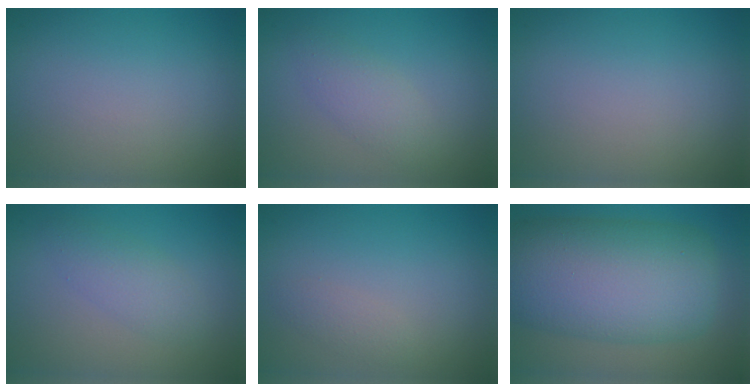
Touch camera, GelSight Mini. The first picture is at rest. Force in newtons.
{"total": 2.2, "press": 2.2, "slide": 0.0}
{"total": 0.0}
{"total": 2.4, "press": 2.4, "slide": 0.1}
{"total": 1.0, "press": 1.0, "slide": 0.0}
{"total": 12.3, "press": 12.3, "slide": 0.4}